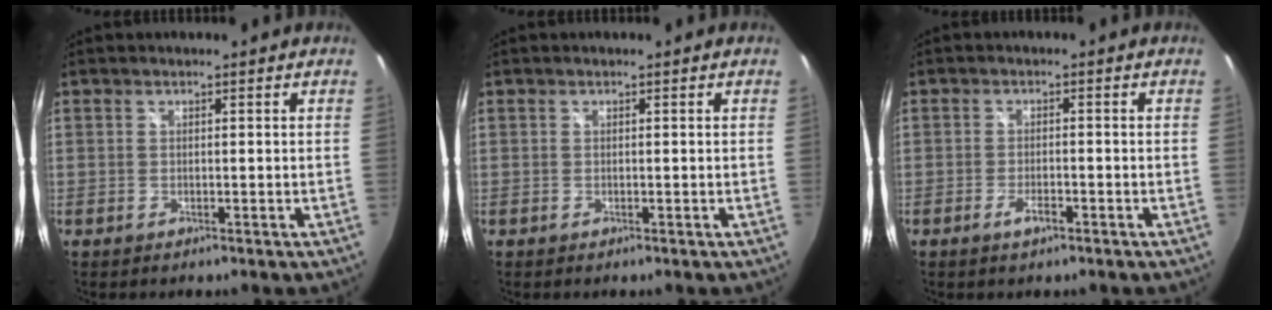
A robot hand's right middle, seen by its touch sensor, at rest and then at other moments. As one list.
[{"total": 0.0}, {"total": 2.4, "force": [-1.5, 0.7, 1.7], "torque": [-0.038, -0.002, -0.029]}]